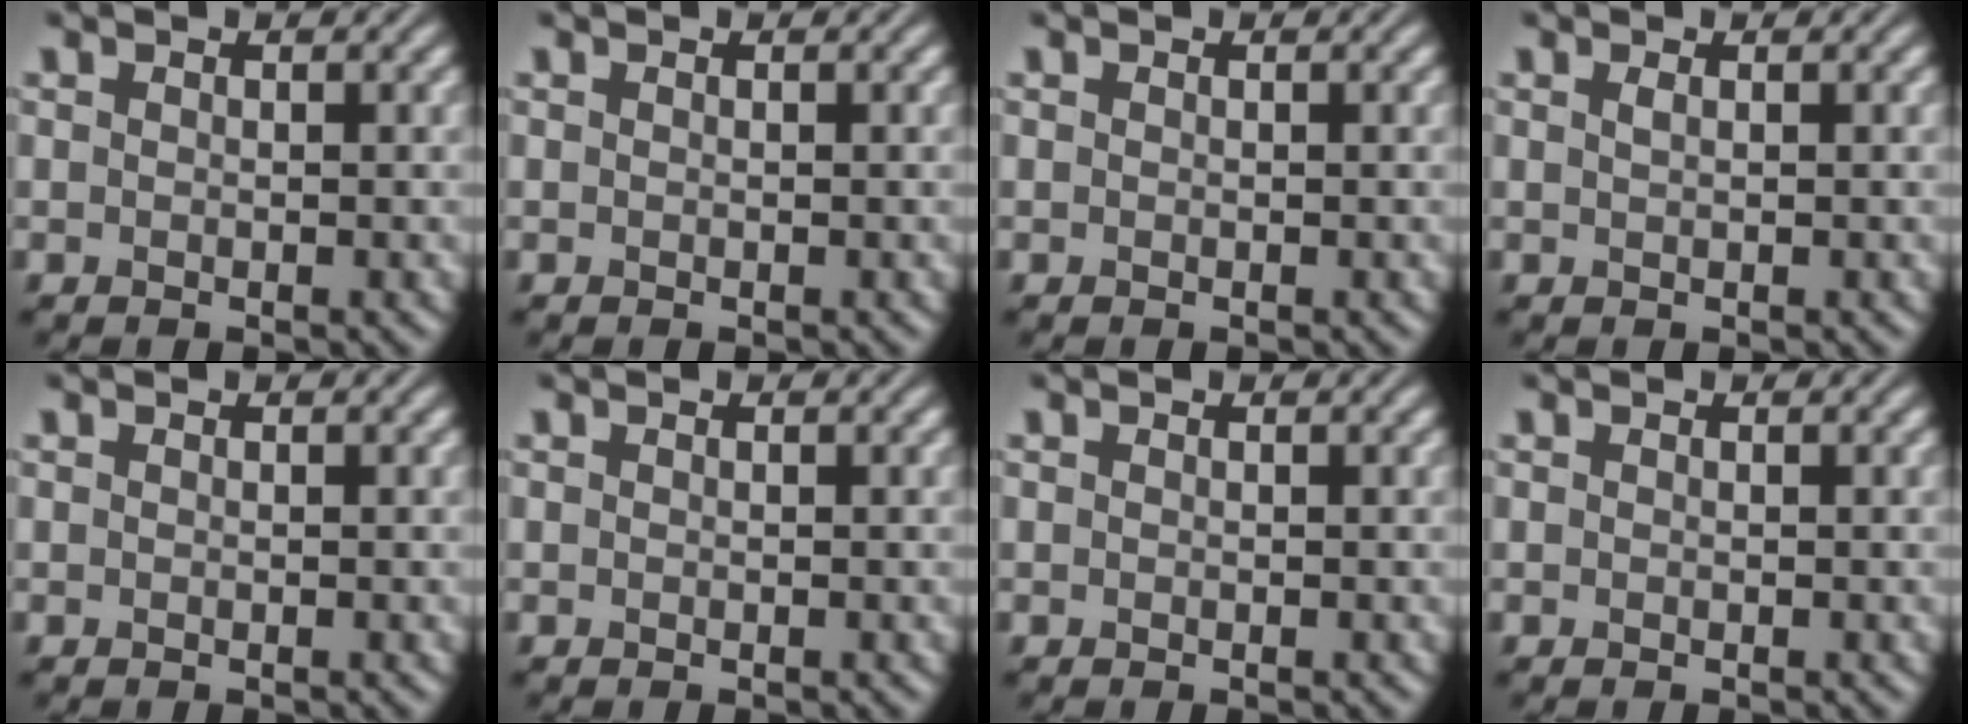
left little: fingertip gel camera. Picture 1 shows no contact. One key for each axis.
{"total": 0.0}
{"total": 0.0}
{"total": 0.6, "fx": 0.3, "fy": 0.2, "fz": 0.5, "tx": -0.008, "ty": 0.004, "tz": 0.005}
{"total": 0.0}
{"total": 0.0}
{"total": 0.0}
{"total": 0.0}